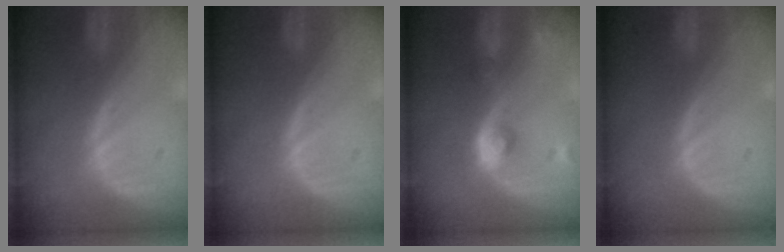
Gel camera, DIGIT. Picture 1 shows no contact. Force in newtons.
{"total": 0.0}
{"total": 4.3, "press": 4.0, "slide": 1.6}
{"total": 0.0}